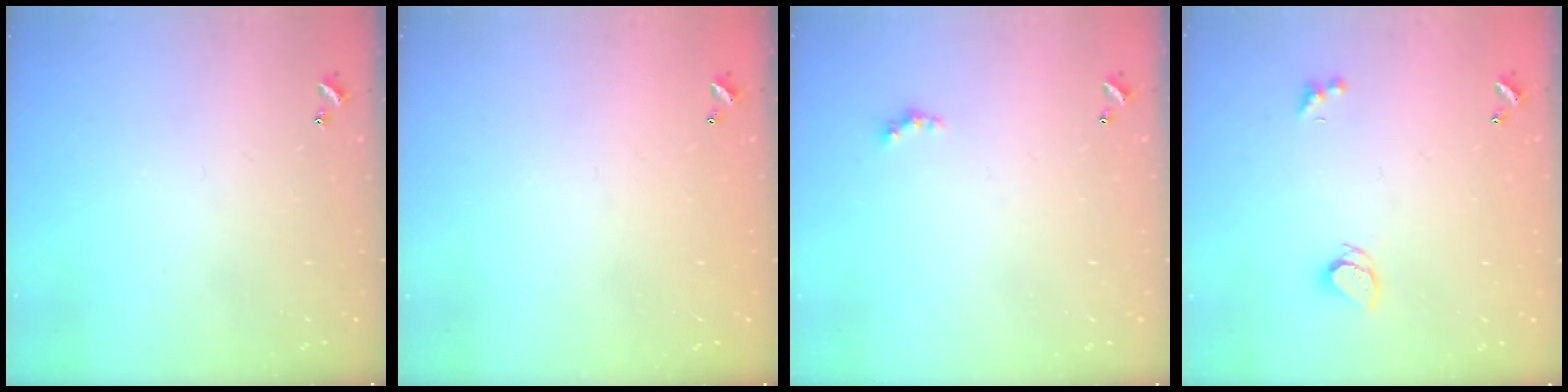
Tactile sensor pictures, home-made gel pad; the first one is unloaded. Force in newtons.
{"total": 2.8, "press": 2.8, "slide": 0.1}
{"total": 1.7, "press": 1.6, "slide": 0.5}
{"total": 1.9, "press": 1.8, "slide": 0.3}